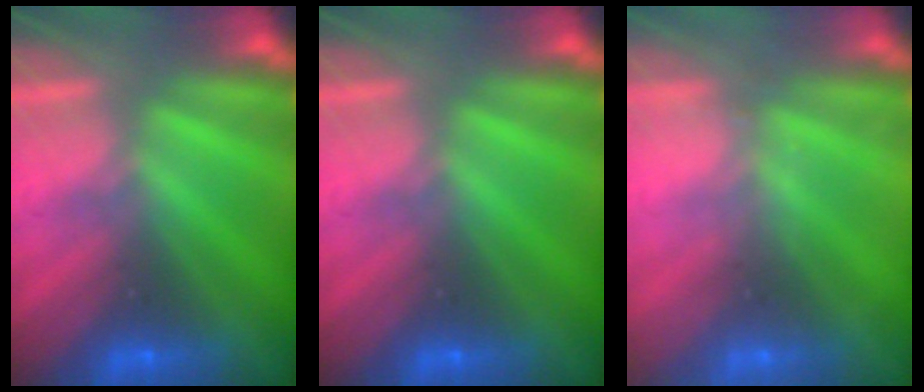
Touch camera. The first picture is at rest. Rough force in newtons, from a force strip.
{"total": 0.0}
{"total": 2.1}